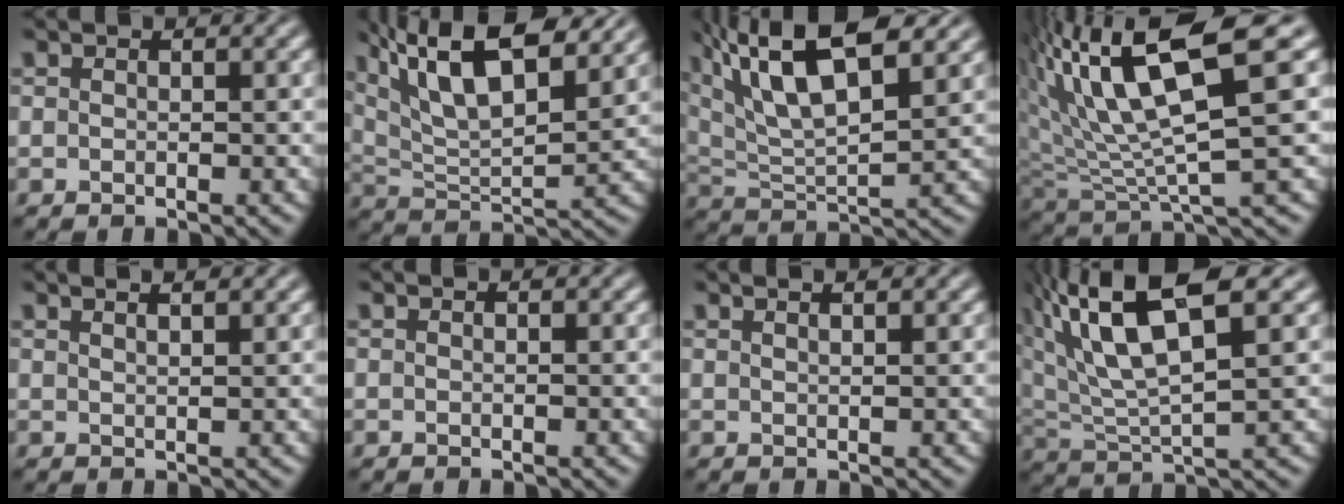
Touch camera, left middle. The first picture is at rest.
{"total": 12.4, "force": [7.6, 4.2, 8.8], "torque": [-0.153, 0.016, 0.110]}
{"total": 11.8, "force": [6.4, 4.0, 9.1], "torque": [-0.165, 0.019, 0.106]}
{"total": 11.3, "force": [4.6, 3.0, 9.9], "torque": [-0.195, 0.011, 0.092]}
{"total": 3.2, "force": [2.3, 1.2, 1.8], "torque": [-0.001, 0.030, -0.001]}
{"total": 0.0}
{"total": 2.7, "force": [1.9, 1.1, 1.5], "torque": [0.002, 0.023, -0.005]}
{"total": 9.8, "force": [4.2, 3.6, 8.1], "torque": [-0.170, 0.017, 0.080]}